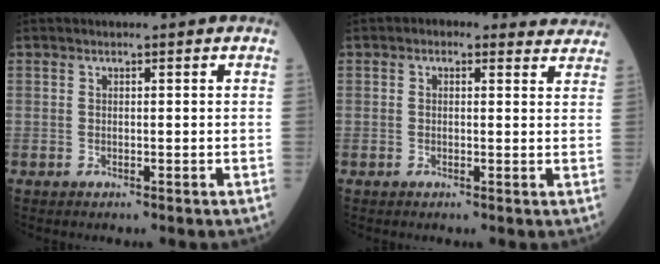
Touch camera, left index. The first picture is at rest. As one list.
[{"total": 5.1, "force": [3.9, 2.8, 1.6], "torque": [-0.003, 0.016, 0.027]}]